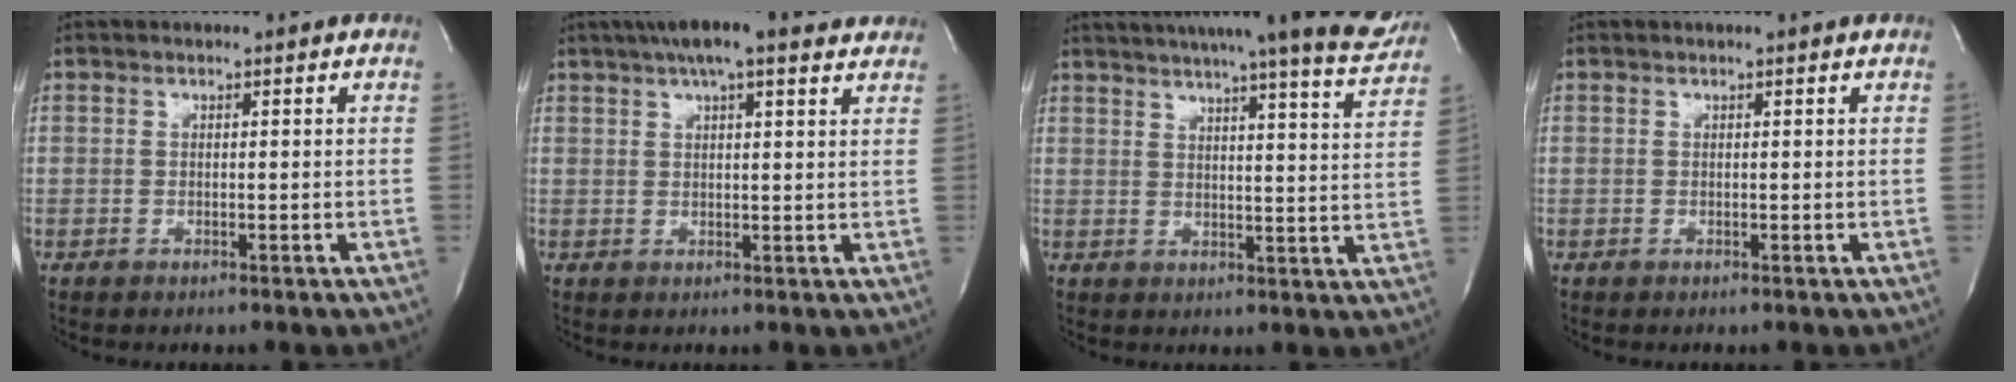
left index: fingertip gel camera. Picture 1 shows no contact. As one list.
[{"total": 12.2, "force": [9.5, 2.5, 7.3], "torque": [-0.117, 0.041, 0.131]}, {"total": 20.6, "force": [18.3, 0.4, 9.5], "torque": [-0.135, -0.037, 0.220]}, {"total": 0.6, "force": [0.6, -0.1, 0.2], "torque": [-0.007, 0.000, 0.009]}]